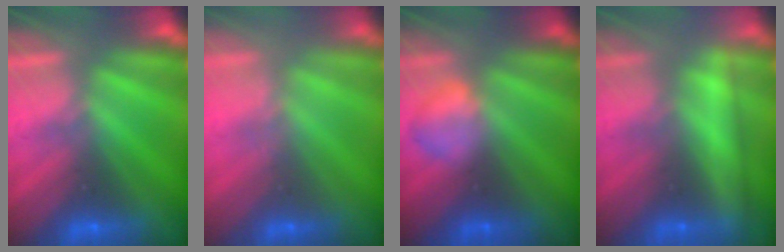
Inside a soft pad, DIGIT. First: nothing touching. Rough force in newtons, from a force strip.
{"total": 2.4}
{"total": 2.3}
{"total": 2.4}